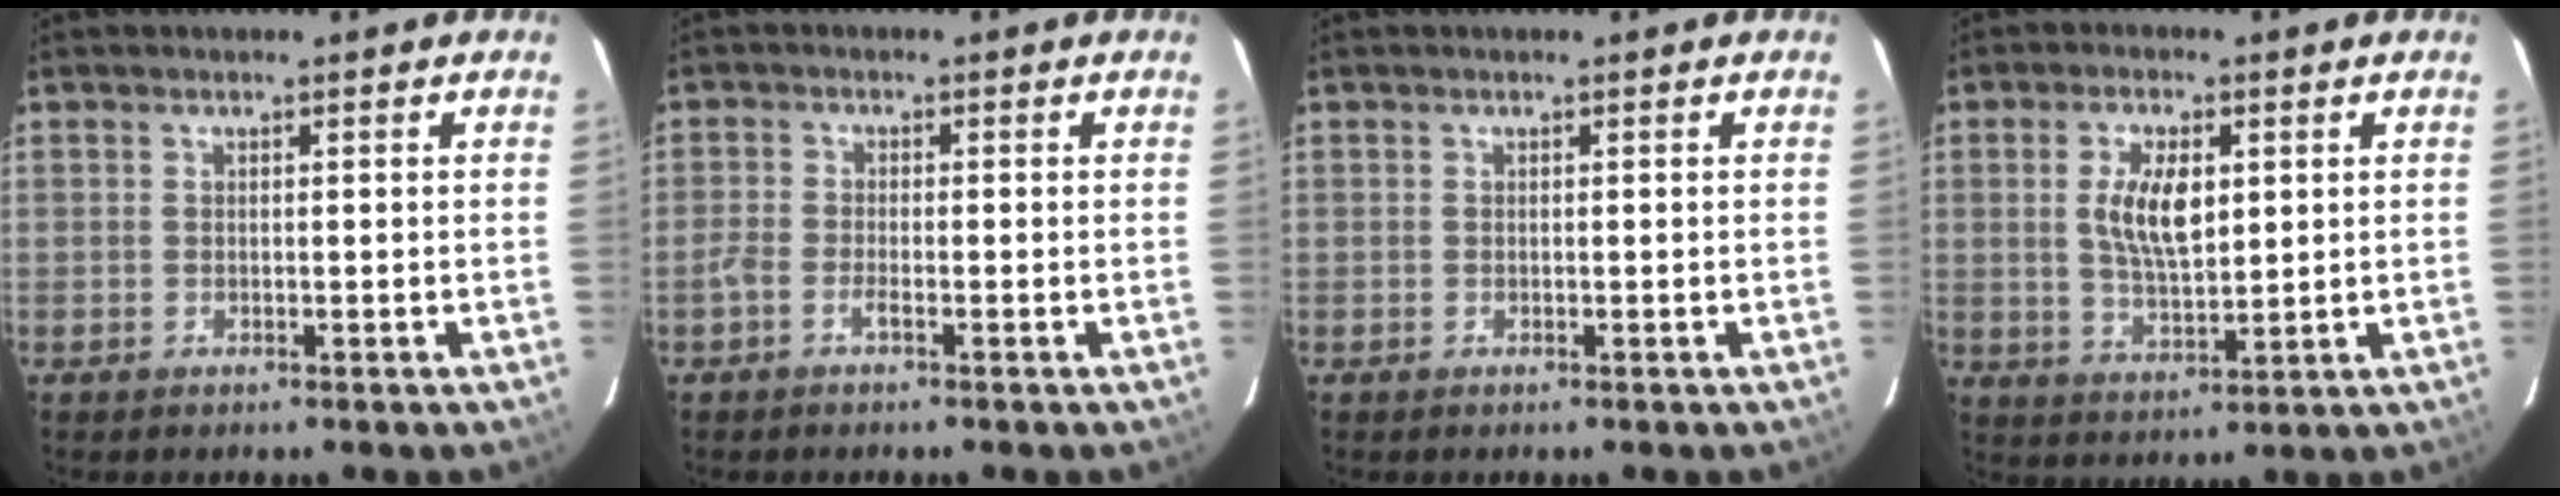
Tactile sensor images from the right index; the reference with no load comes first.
{"total": 2.1, "force": [-0.7, 1.0, 1.7], "torque": [-0.037, -0.003, -0.015]}
{"total": 0.0}
{"total": 8.5, "force": [1.9, 4.0, 7.3], "torque": [-0.135, 0.002, 0.039]}